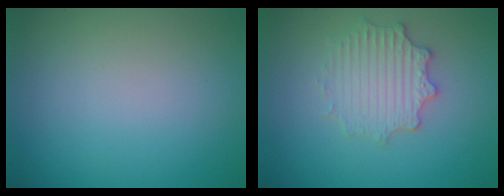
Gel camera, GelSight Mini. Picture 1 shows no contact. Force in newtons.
{"total": 2.9, "press": 2.9, "slide": 0.6}